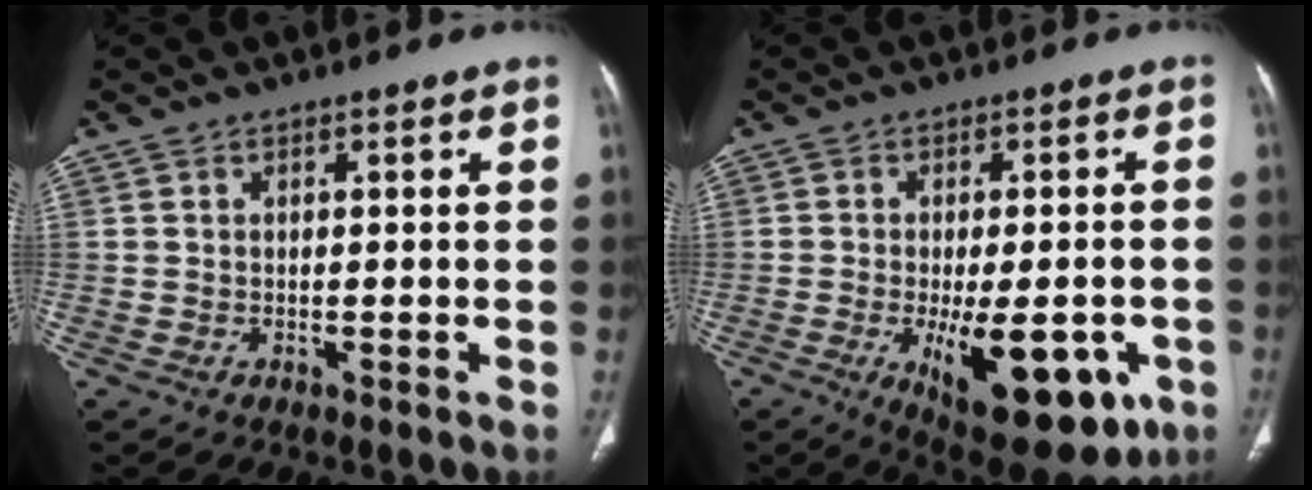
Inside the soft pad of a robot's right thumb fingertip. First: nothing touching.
{"total": 18.0, "force": [-6.4, 7.8, 14.9], "torque": [-0.172, 0.001, -0.069]}